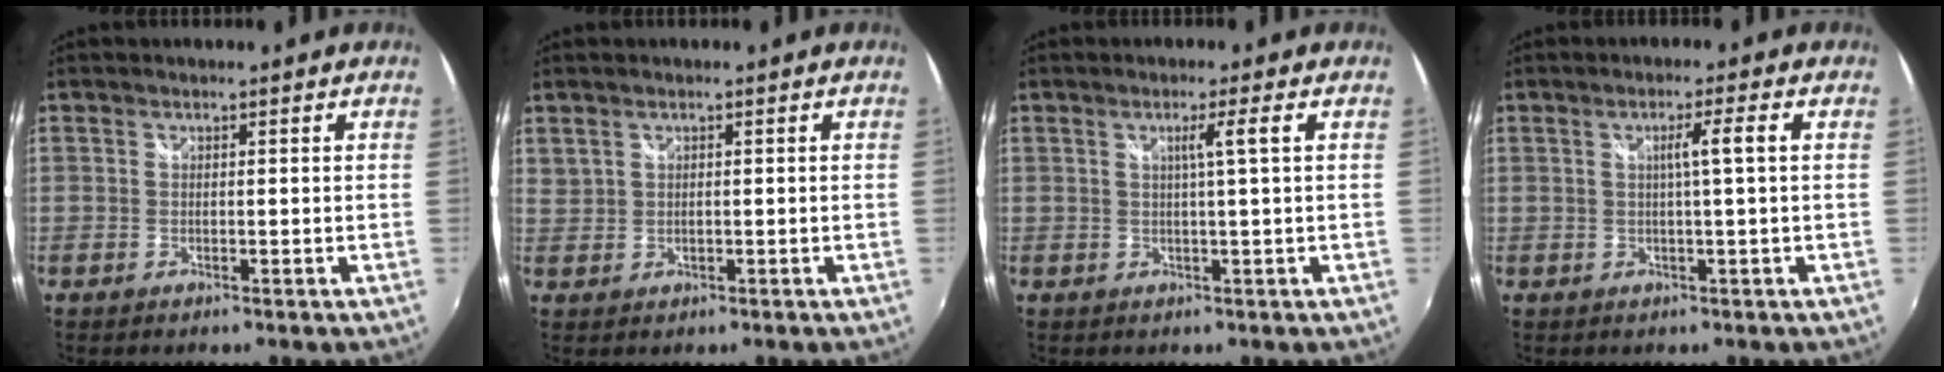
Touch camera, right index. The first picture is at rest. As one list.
[{"total": 2.4, "force": [1.5, 1.5, 1.1], "torque": [-0.019, -0.001, 0.033]}, {"total": 2.8, "force": [0.6, -1.0, 2.6], "torque": [-0.045, -0.002, 0.011]}, {"total": 3.4, "force": [0.3, -0.9, 3.3], "torque": [-0.057, 0.000, 0.005]}]